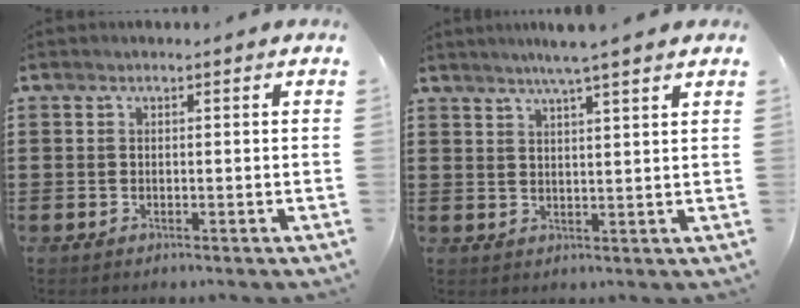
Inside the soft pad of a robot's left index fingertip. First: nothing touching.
{"total": 4.4, "force": [3.6, -0.8, 2.3], "torque": [-0.055, -0.008, 0.062]}